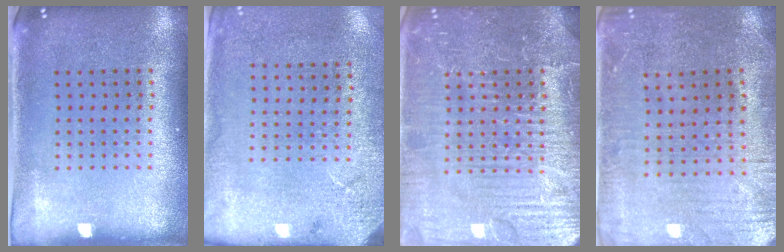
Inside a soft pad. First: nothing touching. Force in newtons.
{"total": 2.7, "press": 2.2, "slide": 1.5}
{"total": 7.5, "press": 7.4, "slide": 1.0}
{"total": 0.9, "press": 0.7, "slide": 0.6}